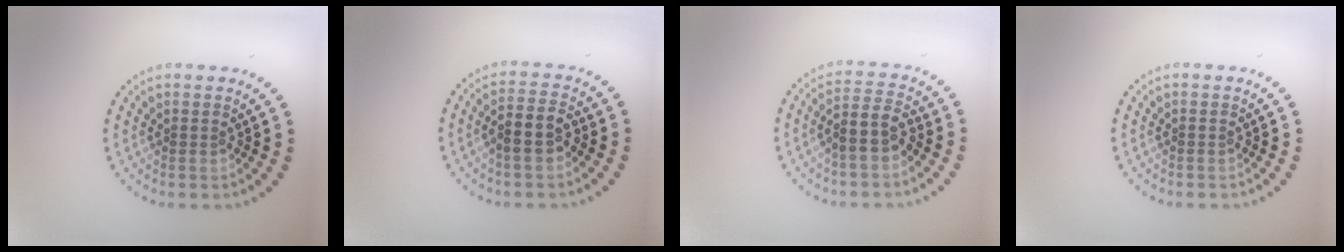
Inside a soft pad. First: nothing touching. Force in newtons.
{"total": 3.0, "press": 2.8, "slide": 0.9}
{"total": 3.2, "press": 2.9, "slide": 1.4}
{"total": 0.0}